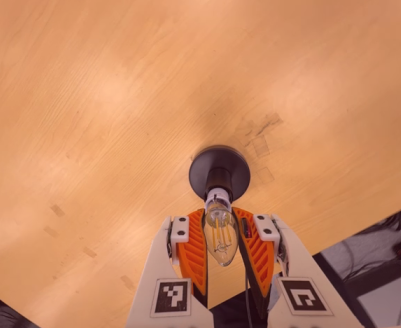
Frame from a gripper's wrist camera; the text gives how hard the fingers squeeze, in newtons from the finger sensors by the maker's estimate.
{"total": 18.9, "left": 16.5, "right": 21.2}